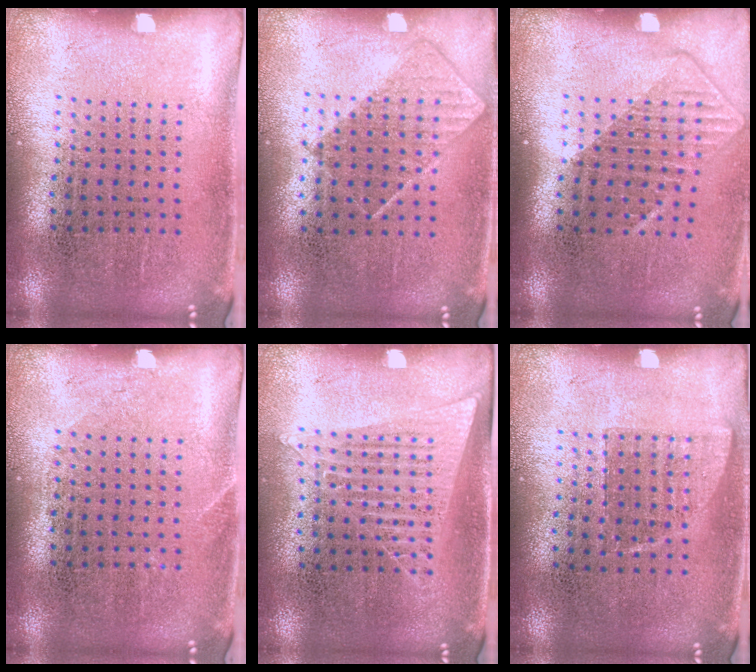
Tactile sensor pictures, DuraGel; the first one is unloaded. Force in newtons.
{"total": 0.8, "press": 0.6, "slide": 0.4}
{"total": 1.3, "press": 1.1, "slide": 0.8}
{"total": 0.7, "press": 0.6, "slide": 0.2}
{"total": 1.1, "press": 1.0, "slide": 0.5}
{"total": 0.7, "press": 0.7, "slide": 0.2}